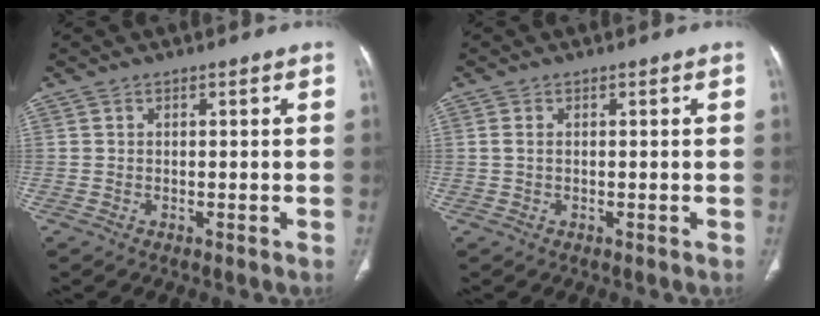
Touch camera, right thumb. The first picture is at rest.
{"total": 1.0, "force": [0.1, 0.5, 0.8], "torque": [-0.020, 0.003, 0.002]}